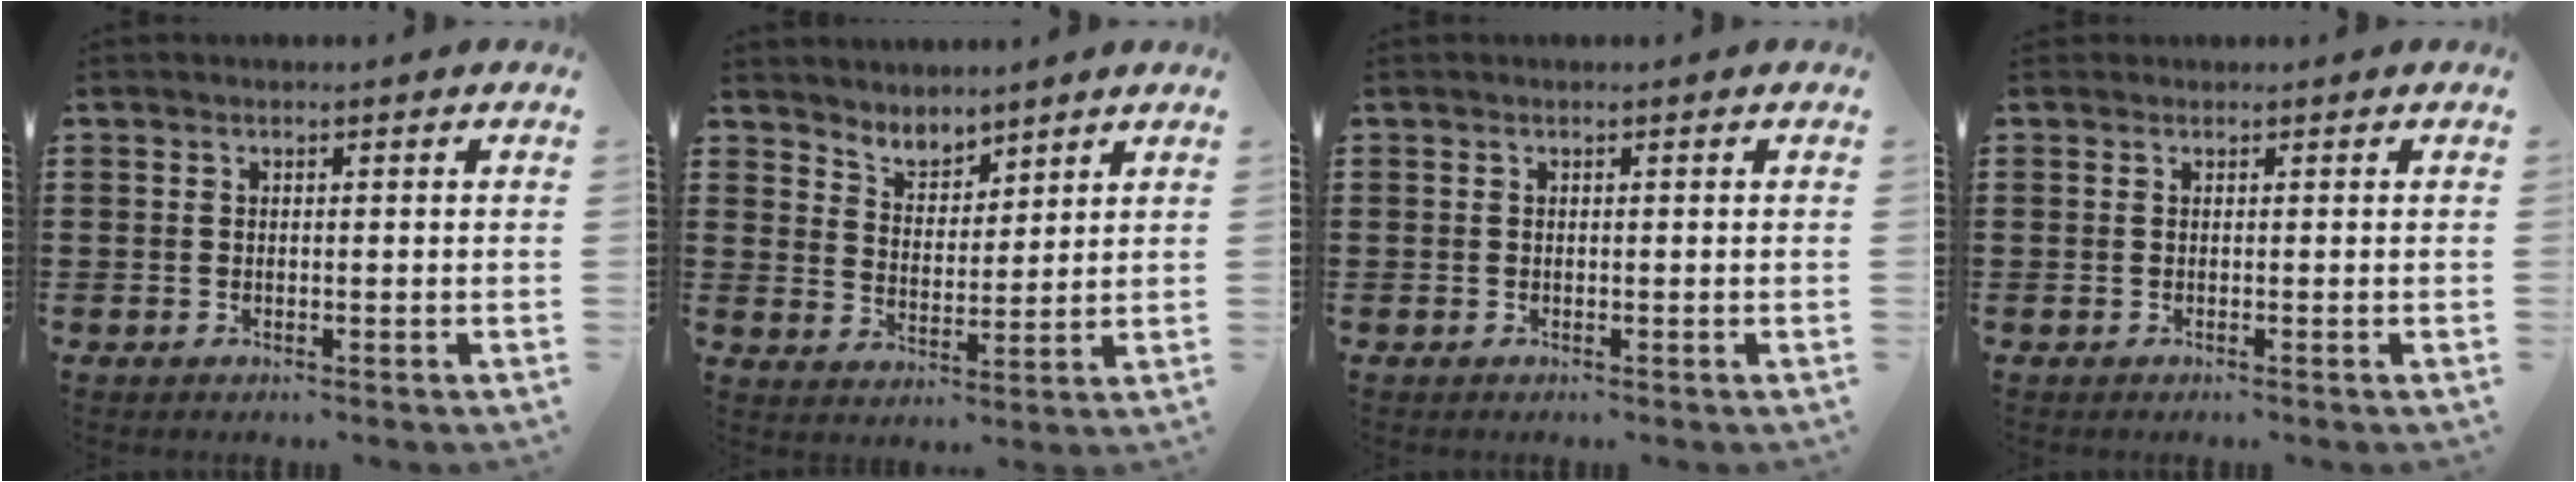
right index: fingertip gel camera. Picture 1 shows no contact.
{"total": 4.0, "force": [3.8, 1.3, -0.1], "torque": [-0.016, -0.010, 0.071]}
{"total": 0.0}
{"total": 0.0}